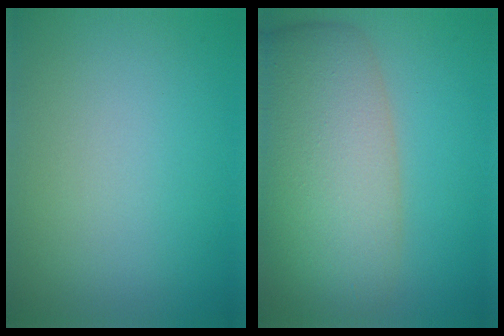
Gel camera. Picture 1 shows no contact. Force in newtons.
{"total": 10.6, "press": 10.5, "slide": 0.6}